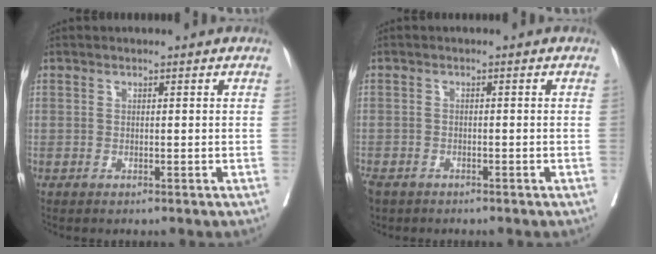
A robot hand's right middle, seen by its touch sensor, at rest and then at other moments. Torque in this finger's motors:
{"motor_torque": [0.95, -1.19, 1.05, 0.21]}